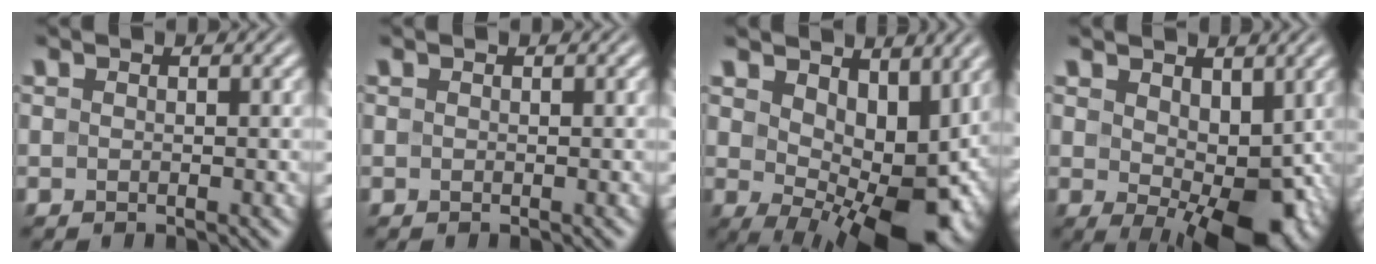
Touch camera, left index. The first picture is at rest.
{"total": 0.0}
{"total": 11.4, "force": [1.5, 6.2, 9.4], "torque": [-0.122, -0.019, 0.040]}
{"total": 9.4, "force": [-0.5, 5.1, 7.9], "torque": [-0.118, -0.015, 0.001]}